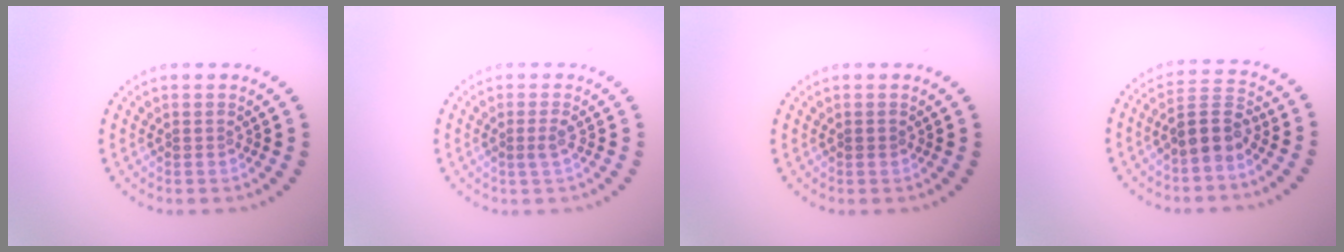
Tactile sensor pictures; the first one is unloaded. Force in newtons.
{"total": 1.2, "press": 0.9, "slide": 0.7}
{"total": 0.5, "press": 0.5, "slide": 0.0}
{"total": 3.5, "press": 3.1, "slide": 1.6}